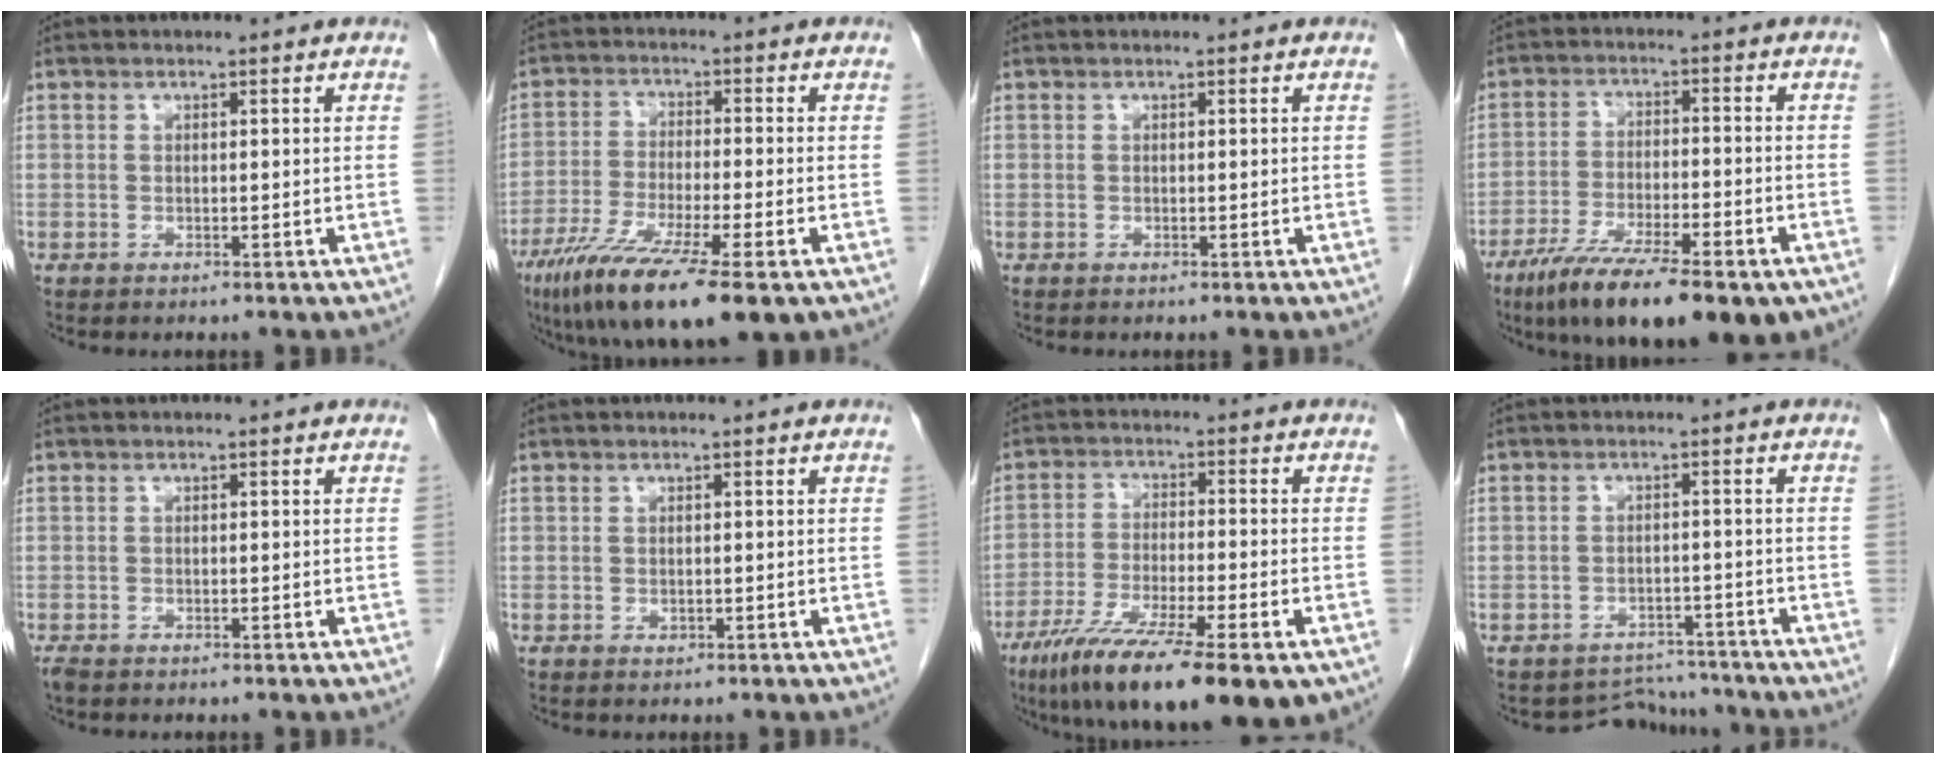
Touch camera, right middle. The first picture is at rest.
{"total": 15.0, "force": [-9.1, 1.6, 11.8], "torque": [-0.200, -0.042, -0.152]}
{"total": 0.0}
{"total": 18.3, "force": [-12.6, 4.0, 12.6], "torque": [-0.176, -0.026, -0.198]}
{"total": 1.1, "force": [-0.9, 0.5, 0.5], "torque": [-0.017, -0.004, -0.014]}
{"total": 0.0}
{"total": 17.8, "force": [-11.2, 3.0, 13.6], "torque": [-0.203, -0.040, -0.181]}
{"total": 4.9, "force": [-4.5, 1.4, -1.3], "torque": [0.016, 0.016, -0.060]}